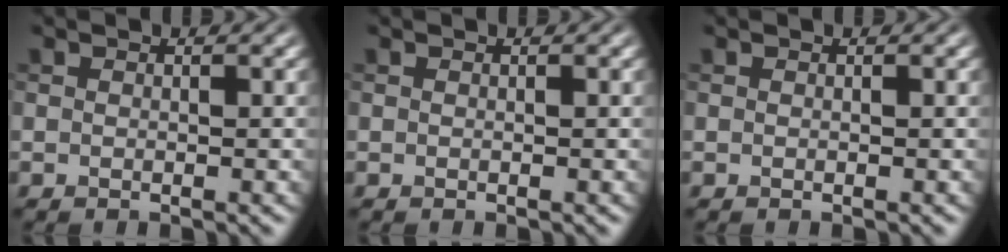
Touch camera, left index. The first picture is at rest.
{"total": 0.0}
{"total": 0.0}